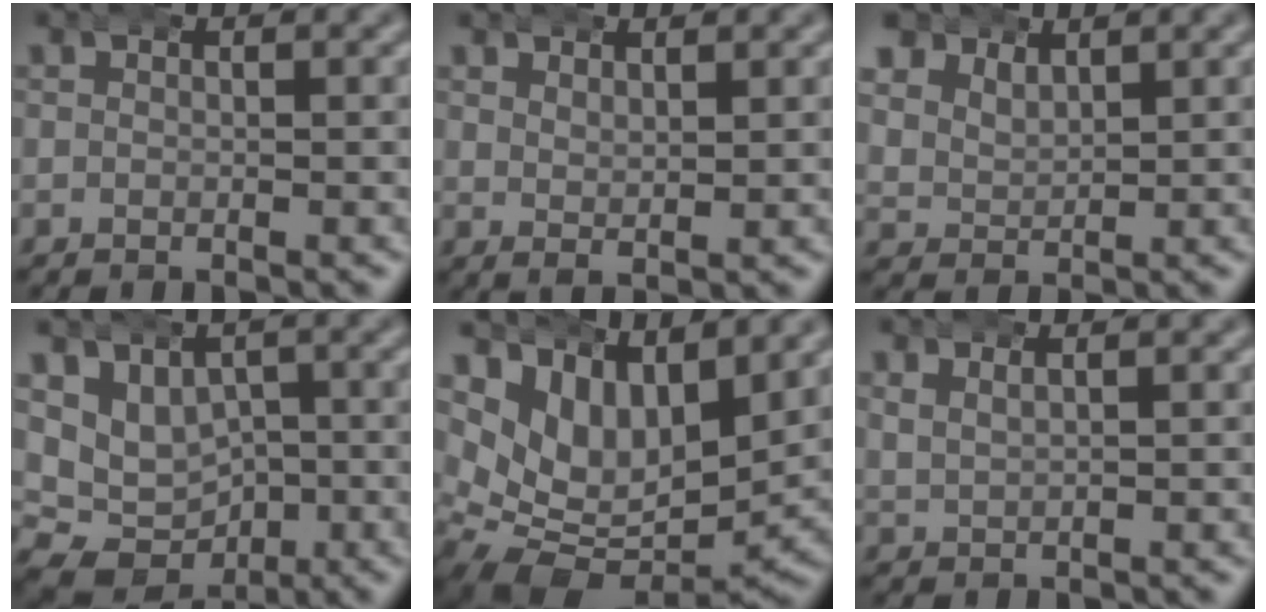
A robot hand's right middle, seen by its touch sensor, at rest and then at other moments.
{"total": 1.4, "force": [1.3, 0.2, 0.6], "torque": [-0.008, -0.005, 0.028]}
{"total": 3.8, "force": [2.6, 2.6, 1.0], "torque": [-0.034, -0.007, 0.049]}
{"total": 11.2, "force": [-0.5, 9.9, 5.2], "torque": [-0.106, -0.039, -0.006]}
{"total": 10.3, "force": [0.2, 8.1, 6.5], "torque": [-0.146, -0.038, 0.014]}
{"total": 1.2, "force": [1.0, 0.6, 0.5], "torque": [-0.003, 0.005, 0.021]}